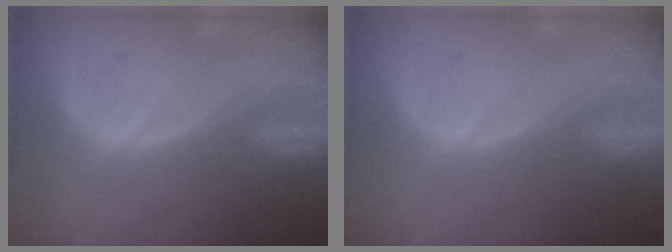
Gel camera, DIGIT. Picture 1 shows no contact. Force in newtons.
{"total": 0.0}